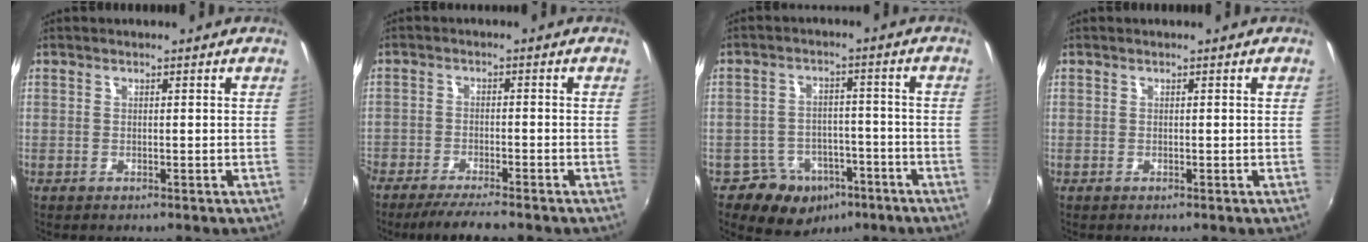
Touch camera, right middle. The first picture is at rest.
{"total": 7.2, "force": [-6.2, 0.9, 3.6], "torque": [-0.091, -0.014, -0.105]}
{"total": 9.4, "force": [-5.8, 6.9, 2.5], "torque": [-0.058, 0.017, -0.070]}
{"total": 0.0}